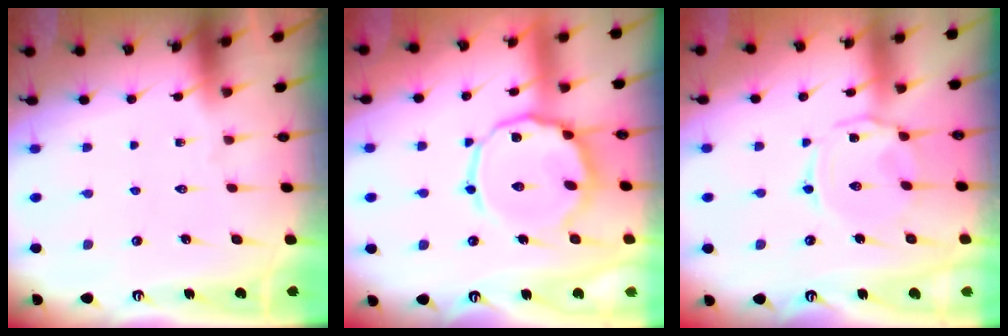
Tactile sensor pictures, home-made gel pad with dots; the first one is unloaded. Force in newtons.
{"total": 13.8, "press": 13.7, "slide": 1.1}
{"total": 3.8, "press": 3.8, "slide": 0.5}